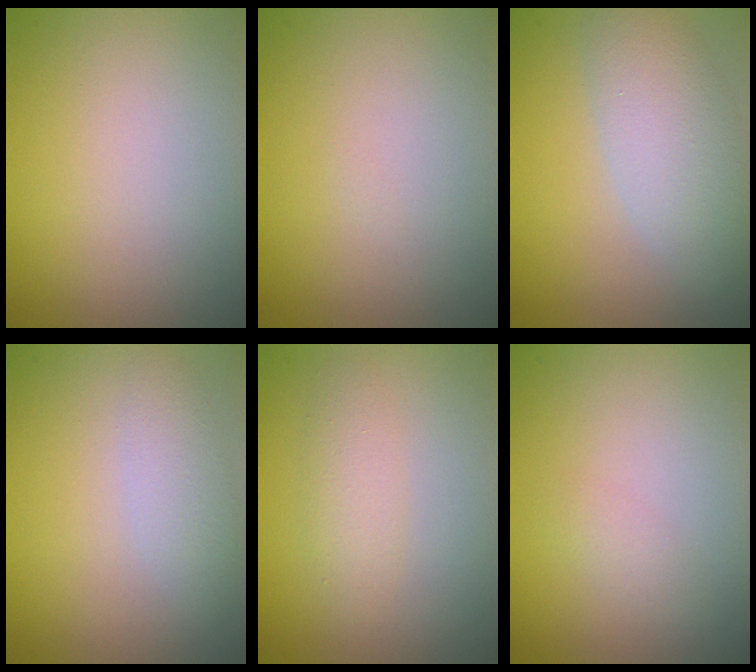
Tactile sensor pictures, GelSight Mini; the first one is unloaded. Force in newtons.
{"total": 0.0}
{"total": 5.0, "press": 5.0, "slide": 0.3}
{"total": 2.1, "press": 2.0, "slide": 0.1}
{"total": 1.9, "press": 1.9, "slide": 0.0}
{"total": 0.9, "press": 0.9, "slide": 0.1}